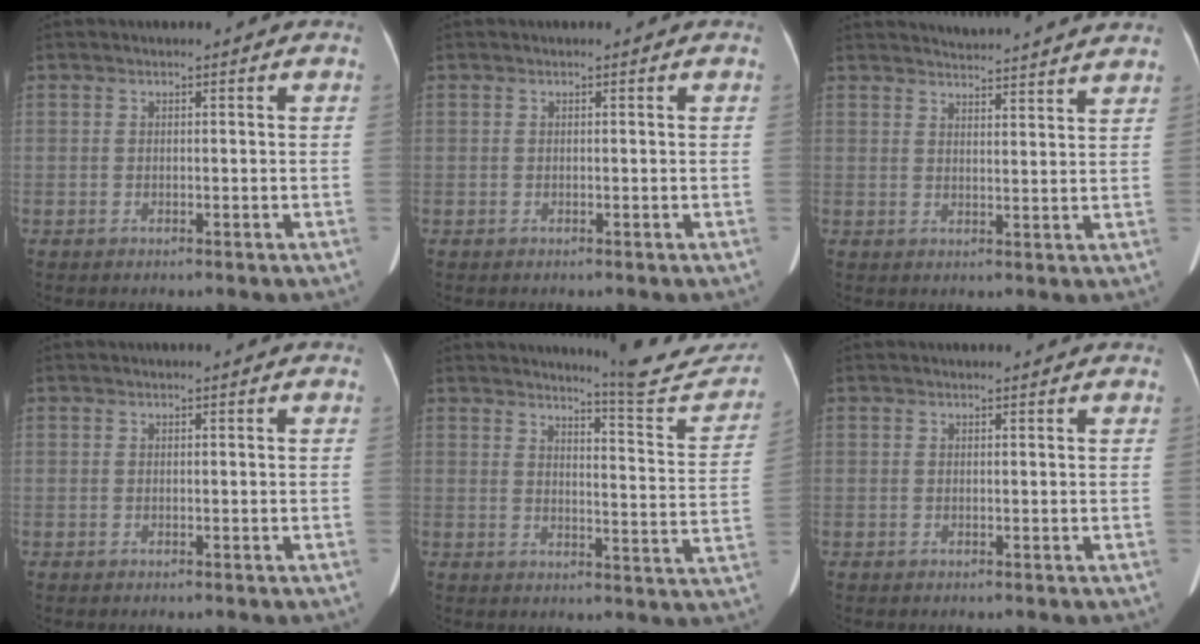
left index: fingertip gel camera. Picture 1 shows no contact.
{"total": 0.0}
{"total": 12.1, "force": [11.6, 0.1, 3.5], "torque": [-0.053, 0.009, 0.143]}
{"total": 0.5, "force": [0.5, 0.0, 0.3], "torque": [-0.002, 0.005, 0.008]}
{"total": 12.8, "force": [12.3, 0.9, 3.4], "torque": [-0.026, -0.055, 0.137]}
{"total": 2.1, "force": [2.0, 0.1, 0.5], "torque": [-0.009, 0.012, 0.025]}